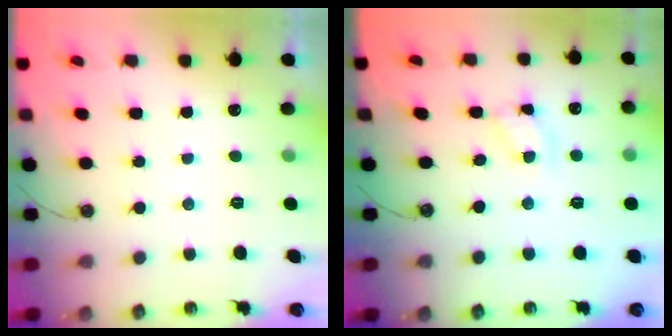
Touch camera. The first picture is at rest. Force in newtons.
{"total": 4.6, "press": 4.6, "slide": 0.3}